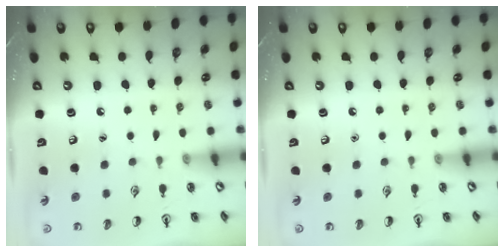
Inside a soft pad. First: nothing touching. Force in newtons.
{"total": 0.0}